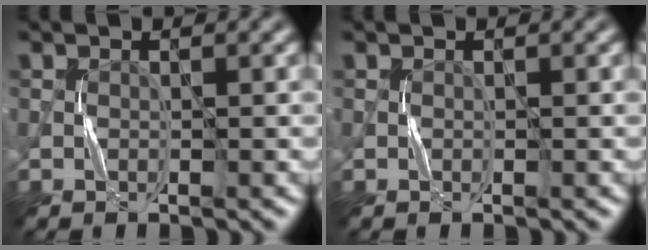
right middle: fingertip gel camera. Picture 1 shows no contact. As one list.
[{"total": 0.0}]